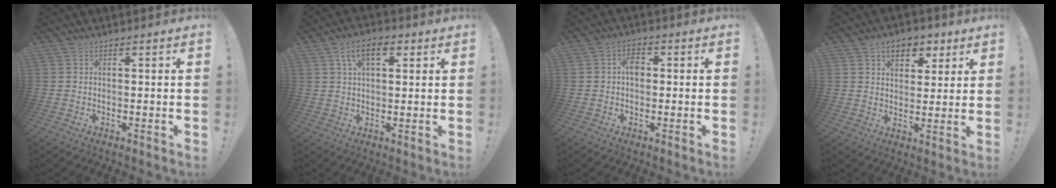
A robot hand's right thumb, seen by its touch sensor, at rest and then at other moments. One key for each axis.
{"total": 8.3, "fx": 3.6, "fy": 4.0, "fz": 6.3, "tx": -0.104, "ty": 0.006, "tz": 0.065}
{"total": 3.8, "fx": 0.1, "fy": 2.5, "fz": 2.8, "tx": -0.040, "ty": 0.001, "tz": -0.002}
{"total": 8.7, "fx": 4.5, "fy": 5.9, "fz": 4.5, "tx": -0.049, "ty": -0.022, "tz": 0.082}